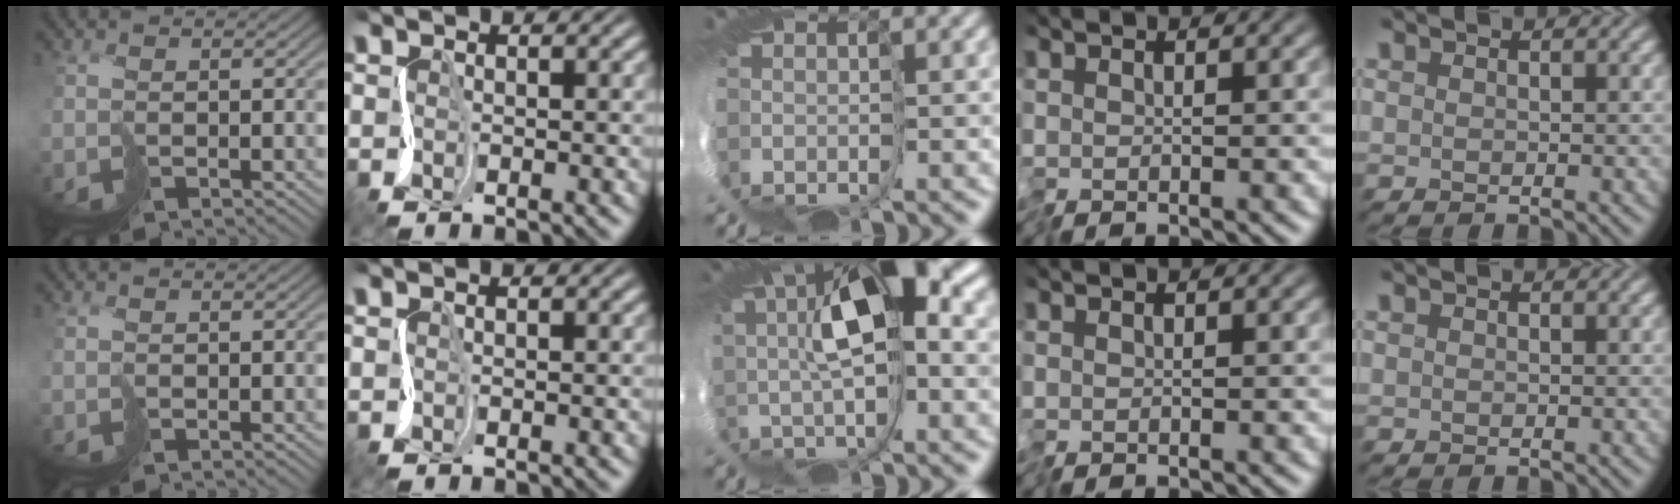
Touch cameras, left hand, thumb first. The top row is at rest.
{"middle": {"total": 7.8, "force": [5.2, -1.0, 5.7], "torque": [-0.101, 0.023, 0.074]}}